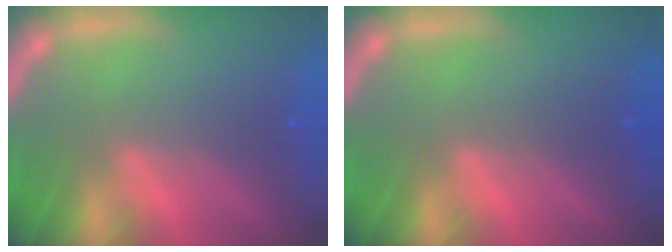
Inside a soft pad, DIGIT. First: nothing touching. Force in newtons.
{"total": 0.9}